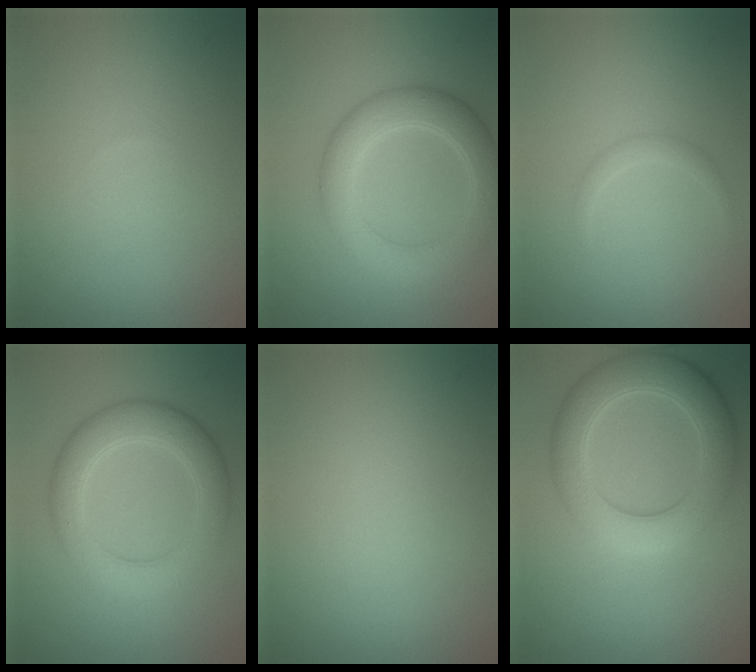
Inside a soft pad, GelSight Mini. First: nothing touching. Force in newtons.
{"total": 5.1, "press": 5.1, "slide": 0.1}
{"total": 1.0, "press": 1.0, "slide": 0.0}
{"total": 5.1, "press": 5.1, "slide": 0.1}
{"total": 0.0}
{"total": 6.6, "press": 6.5, "slide": 0.3}